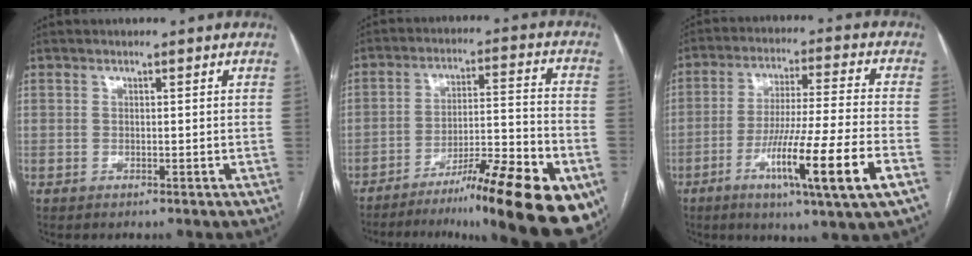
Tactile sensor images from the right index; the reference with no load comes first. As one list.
[{"total": 21.7, "force": [-14.6, 1.4, 16.1], "torque": [-0.154, 0.011, -0.225]}, {"total": 16.2, "force": [-6.7, -0.9, 14.7], "torque": [-0.259, -0.024, -0.112]}]